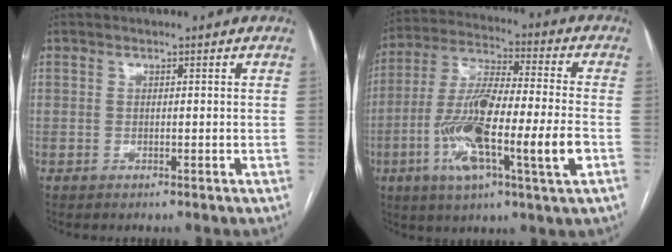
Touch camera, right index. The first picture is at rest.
{"total": 18.0, "force": [-5.1, 1.8, 17.2], "torque": [-0.321, -0.007, -0.090]}